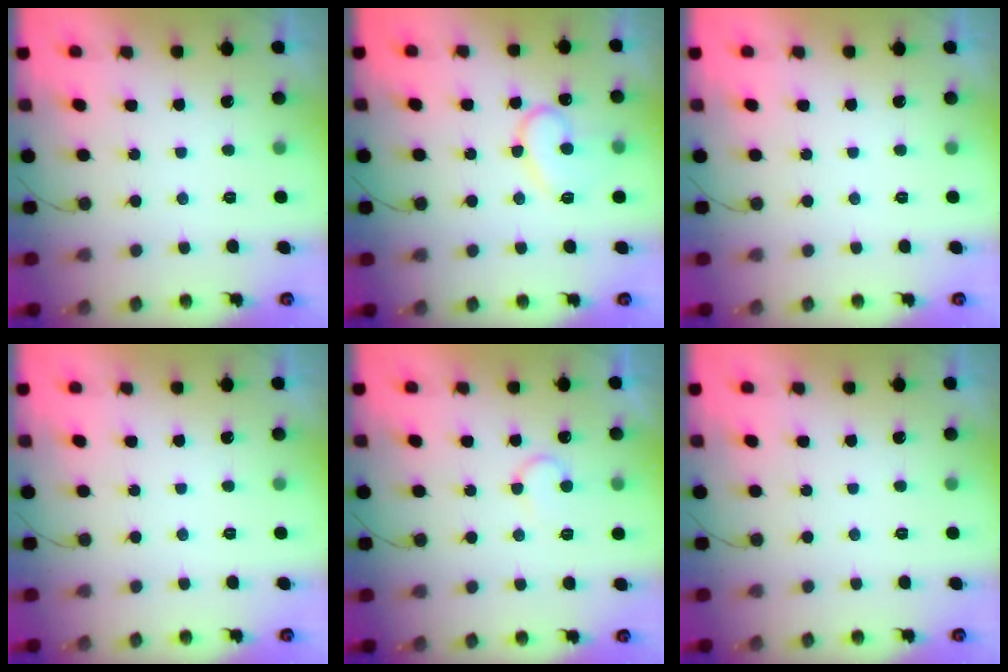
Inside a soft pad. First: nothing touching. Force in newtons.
{"total": 12.6, "press": 12.6, "slide": 1.0}
{"total": 0.0}
{"total": 0.0}
{"total": 6.6, "press": 6.6, "slide": 0.6}
{"total": 0.0}